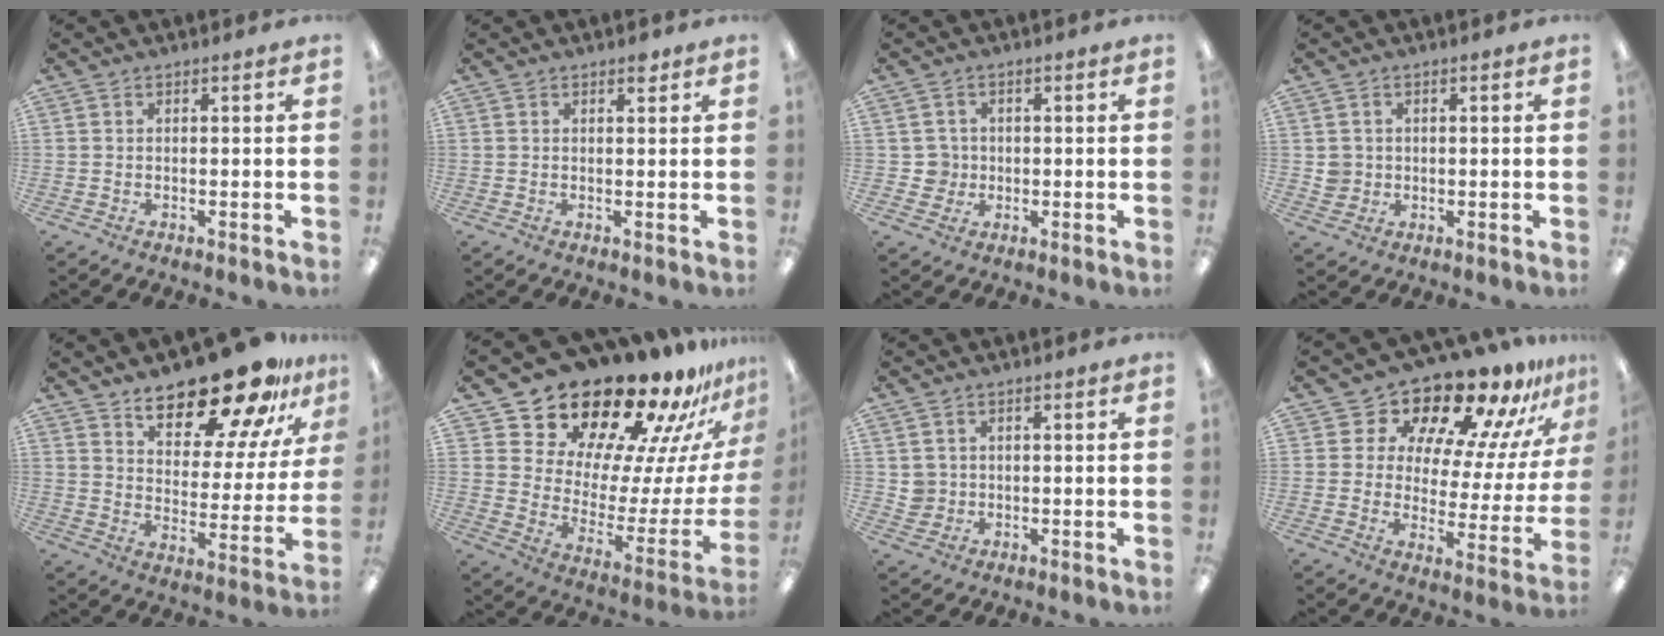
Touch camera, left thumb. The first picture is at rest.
{"total": 1.9, "force": [1.3, 0.8, 1.0], "torque": [-0.006, -0.005, 0.019]}
{"total": 4.2, "force": [0.1, 4.1, 0.4], "torque": [-0.009, 0.007, 0.002]}
{"total": 3.3, "force": [0.2, 3.3, 0.3], "torque": [-0.005, 0.003, 0.003]}
{"total": 20.3, "force": [16.5, 6.6, 9.8], "torque": [-0.149, -0.118, 0.278]}
{"total": 22.1, "force": [19.6, 8.0, 6.2], "torque": [-0.099, -0.165, 0.349]}
{"total": 3.4, "force": [0.6, 3.3, 0.2], "torque": [-0.004, 0.003, 0.010]}
{"total": 14.9, "force": [13.2, 5.4, 4.3], "torque": [-0.087, -0.120, 0.223]}